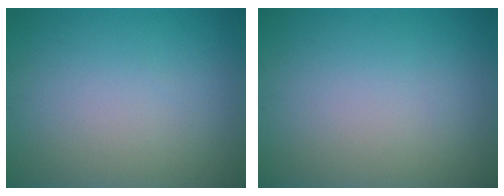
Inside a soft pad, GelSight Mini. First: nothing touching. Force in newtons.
{"total": 0.0}